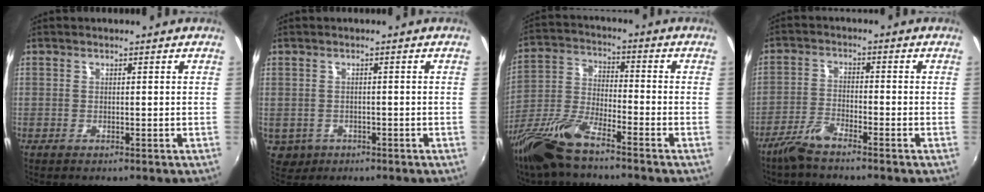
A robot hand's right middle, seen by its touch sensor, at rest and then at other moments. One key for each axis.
{"total": 4.1, "fx": -1.1, "fy": 3.6, "fz": 1.4, "tx": -0.037, "ty": -0.004, "tz": -0.008}
{"total": 12.8, "fx": -9.5, "fy": 2.8, "fz": 8.1, "tx": -0.179, "ty": -0.020, "tz": -0.193}
{"total": 5.3, "fx": -4.5, "fy": 0.7, "fz": 2.8, "tx": -0.072, "ty": -0.003, "tz": -0.092}